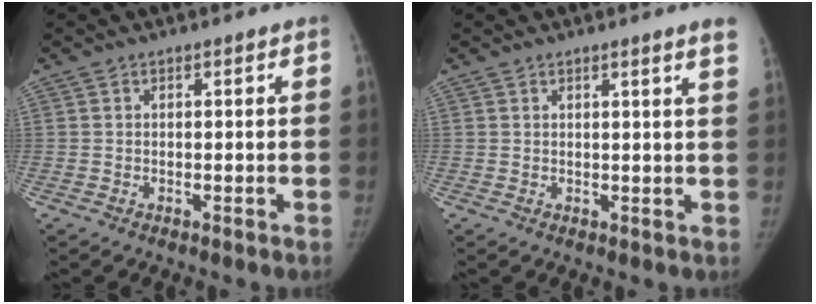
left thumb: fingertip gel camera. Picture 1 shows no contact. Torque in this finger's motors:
{"motor_torque": [0.06, -0.02, 0.03, 0.30, 0.00]}